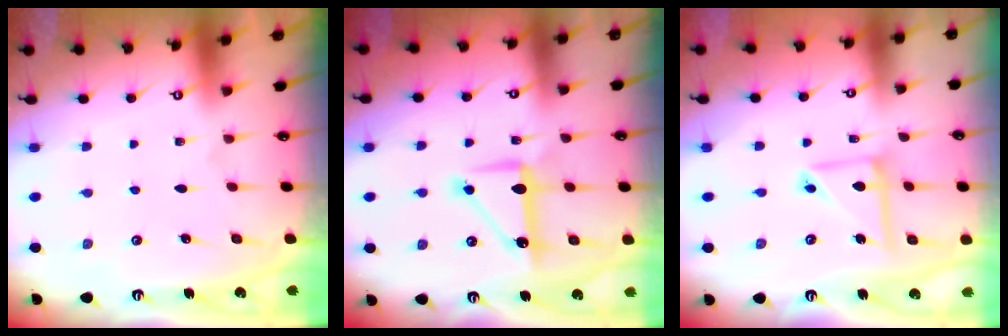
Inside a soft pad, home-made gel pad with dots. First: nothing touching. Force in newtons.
{"total": 9.9, "press": 9.9, "slide": 0.7}
{"total": 9.3, "press": 9.2, "slide": 0.9}